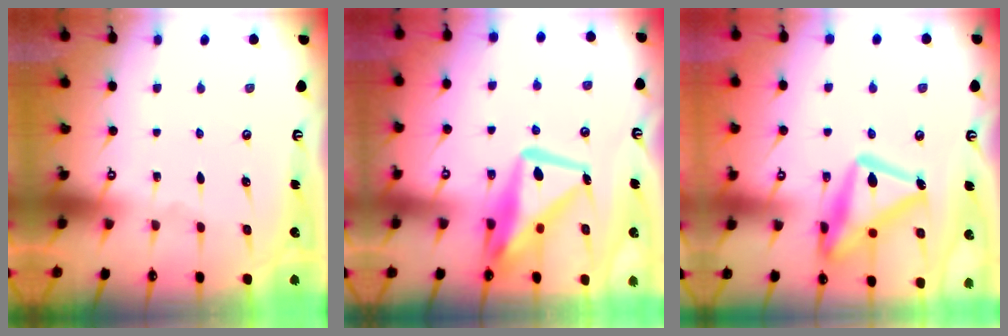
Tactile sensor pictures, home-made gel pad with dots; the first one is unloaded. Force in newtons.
{"total": 15.9, "press": 15.8, "slide": 1.5}
{"total": 20.4, "press": 20.4, "slide": 1.5}